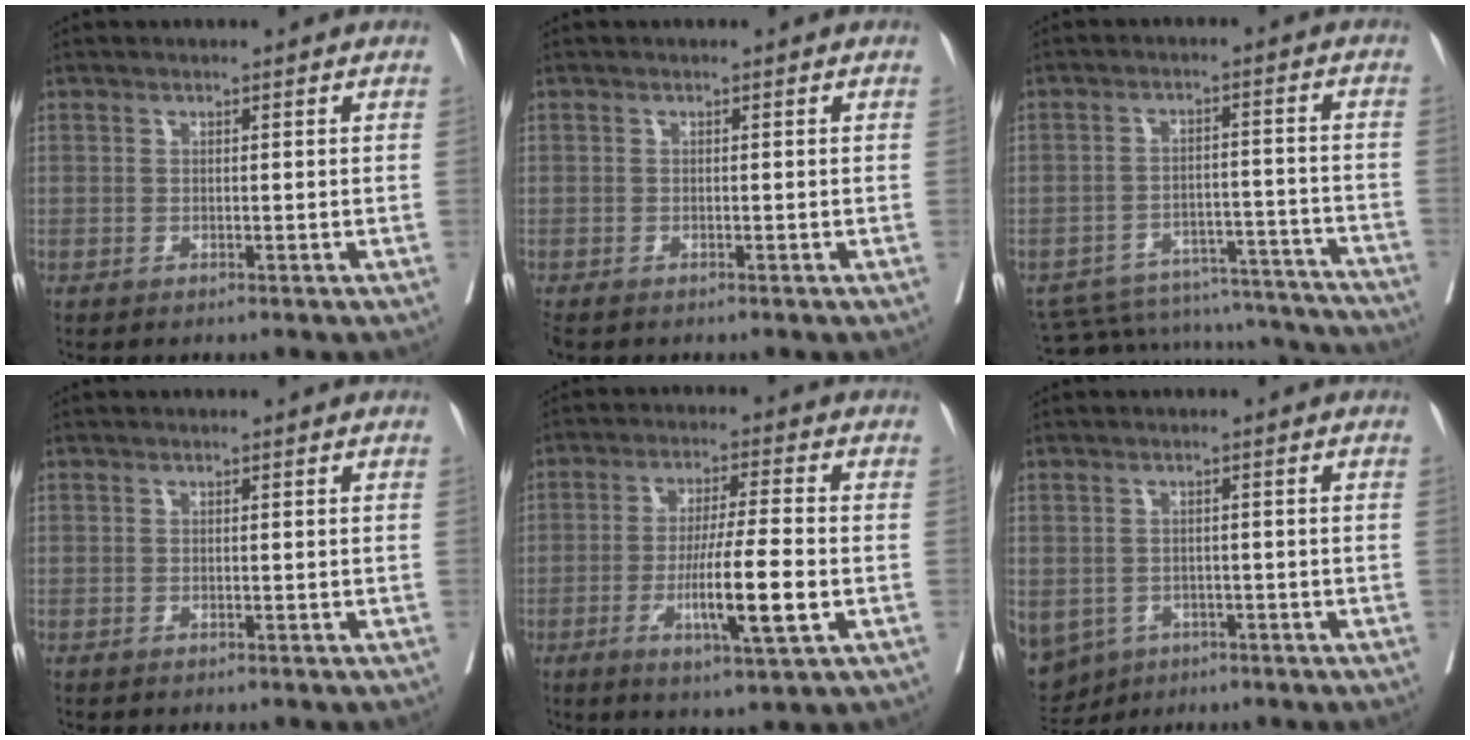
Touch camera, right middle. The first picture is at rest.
{"total": 1.2, "force": [-1.0, 0.4, 0.4], "torque": [-0.013, -0.005, -0.018]}
{"total": 19.6, "force": [-18.8, 4.1, 4.1], "torque": [-0.058, 0.018, -0.242]}
{"total": 0.5, "force": [-0.5, 0.1, 0.1], "torque": [-0.001, -0.001, -0.009]}
{"total": 10.1, "force": [-3.0, 0.2, 9.7], "torque": [-0.169, -0.017, -0.053]}
{"total": 14.0, "force": [-6.4, 11.4, 5.1], "torque": [-0.157, -0.006, -0.079]}